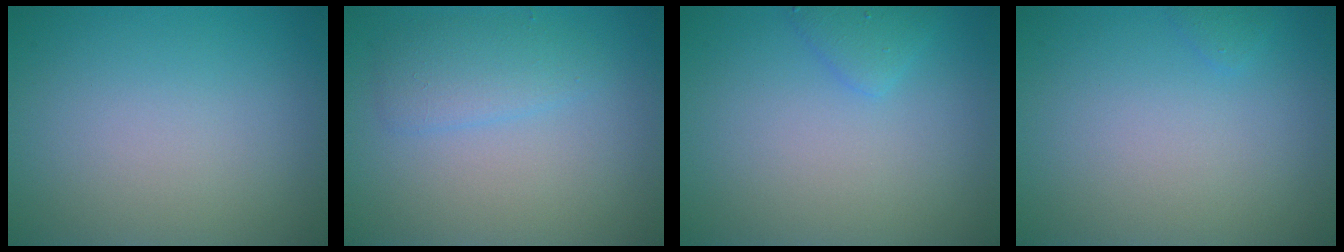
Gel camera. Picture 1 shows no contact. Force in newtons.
{"total": 2.4, "press": 2.4, "slide": 0.1}
{"total": 1.5, "press": 1.5, "slide": 0.0}
{"total": 0.6, "press": 0.6, "slide": 0.1}